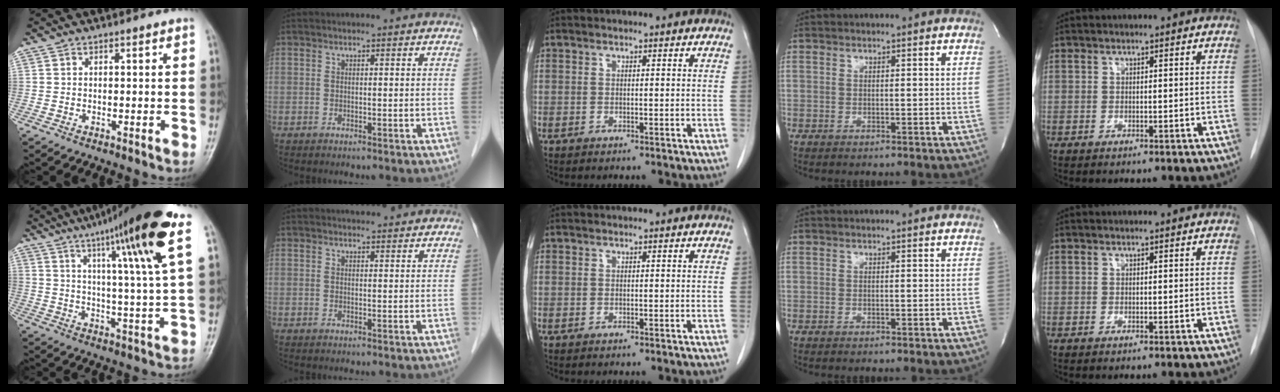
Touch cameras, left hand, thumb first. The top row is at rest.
{"thumb": {"total": 19.8, "force": [9.9, 1.2, 17.2], "torque": [-0.252, -0.022, 0.144]}, "index": {"total": 4.4, "force": [4.1, 1.1, 1.0], "torque": [-0.013, 0.015, 0.048]}}